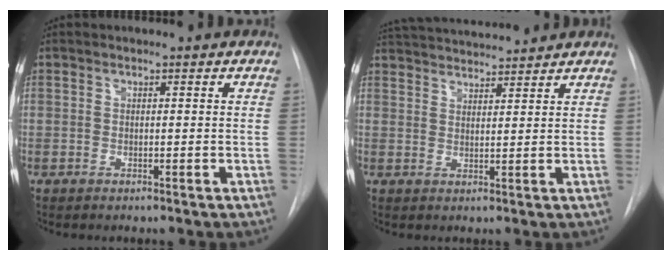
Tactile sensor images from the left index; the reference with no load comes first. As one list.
[{"total": 11.0, "force": [10.5, 0.5, 3.2], "torque": [-0.066, 0.027, 0.166]}]